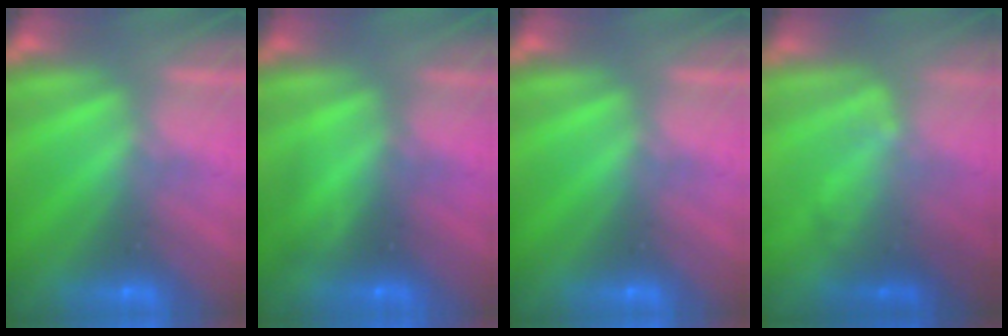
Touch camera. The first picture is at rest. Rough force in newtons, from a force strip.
{"total": 1.9}
{"total": 0.0}
{"total": 2.0}